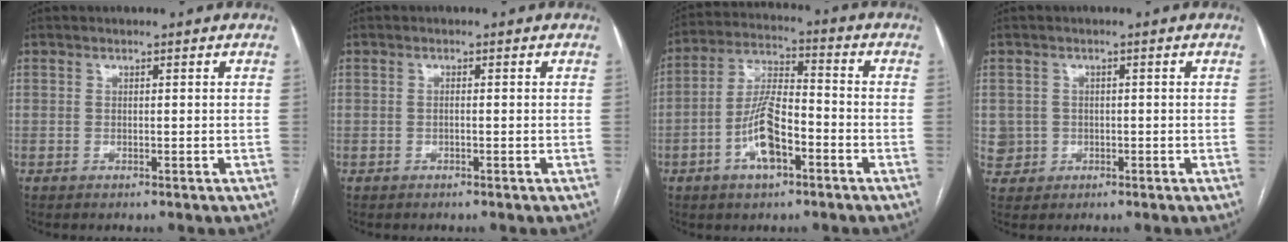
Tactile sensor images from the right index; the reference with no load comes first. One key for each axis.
{"total": 0.8, "fx": -0.5, "fy": 0.2, "fz": 0.6, "tx": -0.012, "ty": 0.002, "tz": -0.007}
{"total": 9.9, "fx": -4.0, "fy": 3.3, "fz": 8.4, "tx": -0.176, "ty": 0.012, "tz": -0.072}
{"total": 3.1, "fx": -0.4, "fy": 3.0, "fz": -0.1, "tx": 0.011, "ty": 0.009, "tz": 0.000}